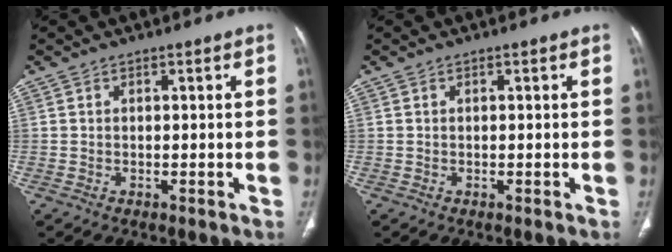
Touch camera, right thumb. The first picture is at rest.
{"total": 0.0}